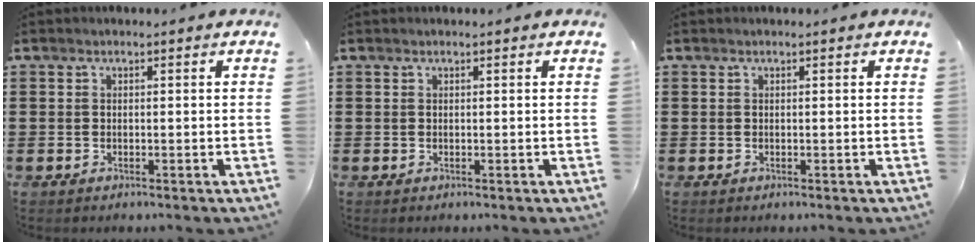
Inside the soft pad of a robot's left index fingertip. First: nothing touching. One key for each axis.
{"total": 0.0}
{"total": 0.0}